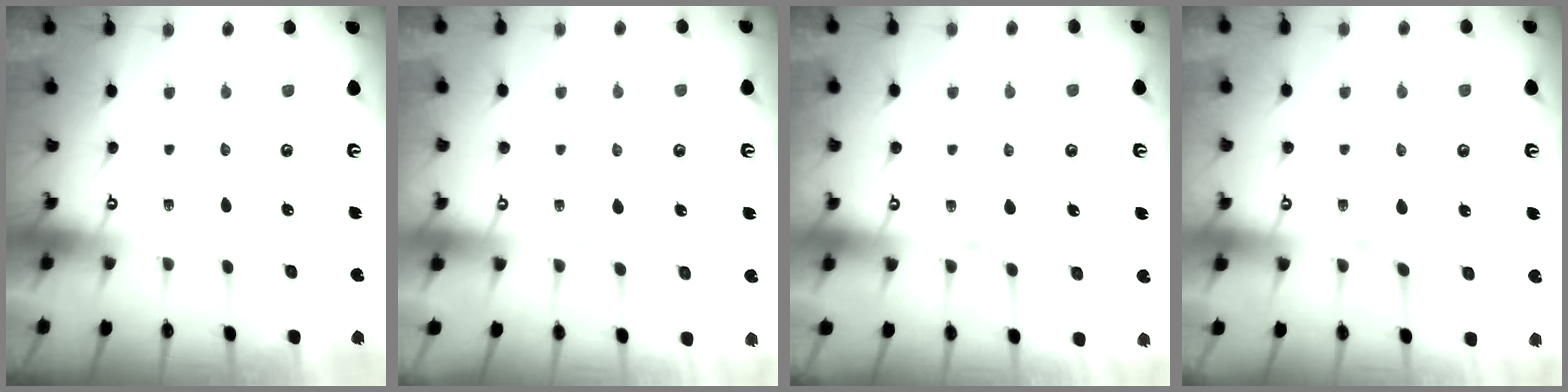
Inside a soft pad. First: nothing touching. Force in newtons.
{"total": 2.5, "press": 2.5, "slide": 0.4}
{"total": 5.2, "press": 5.2, "slide": 0.4}
{"total": 2.9, "press": 2.8, "slide": 0.5}